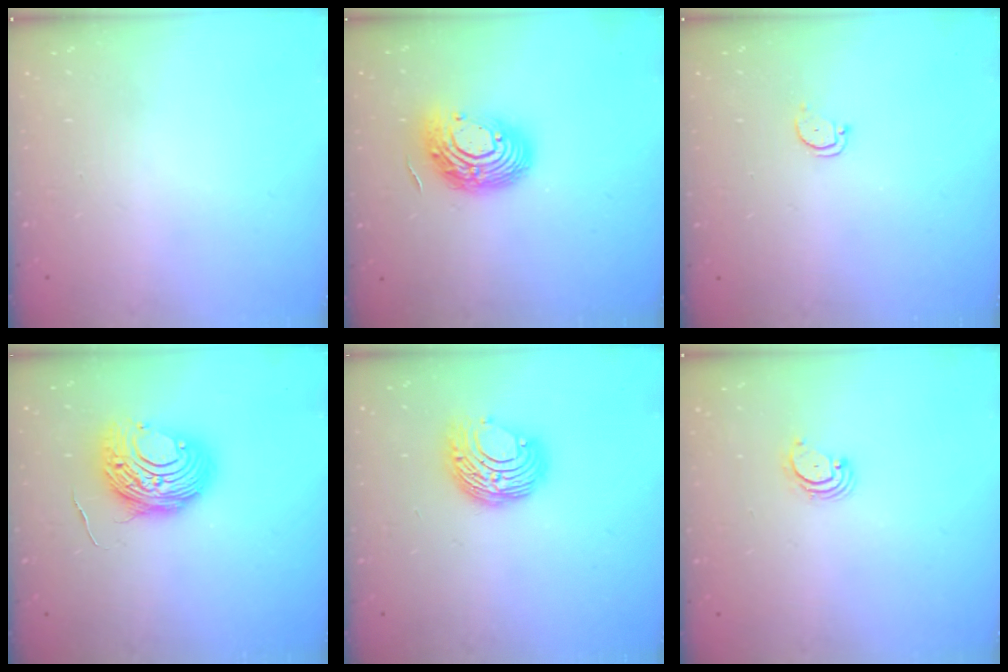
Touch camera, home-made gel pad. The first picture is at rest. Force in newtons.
{"total": 14.5, "press": 14.5, "slide": 1.0}
{"total": 2.0, "press": 2.0, "slide": 0.2}
{"total": 12.0, "press": 12.0, "slide": 0.9}
{"total": 9.1, "press": 9.1, "slide": 0.4}
{"total": 2.7, "press": 2.7, "slide": 0.3}